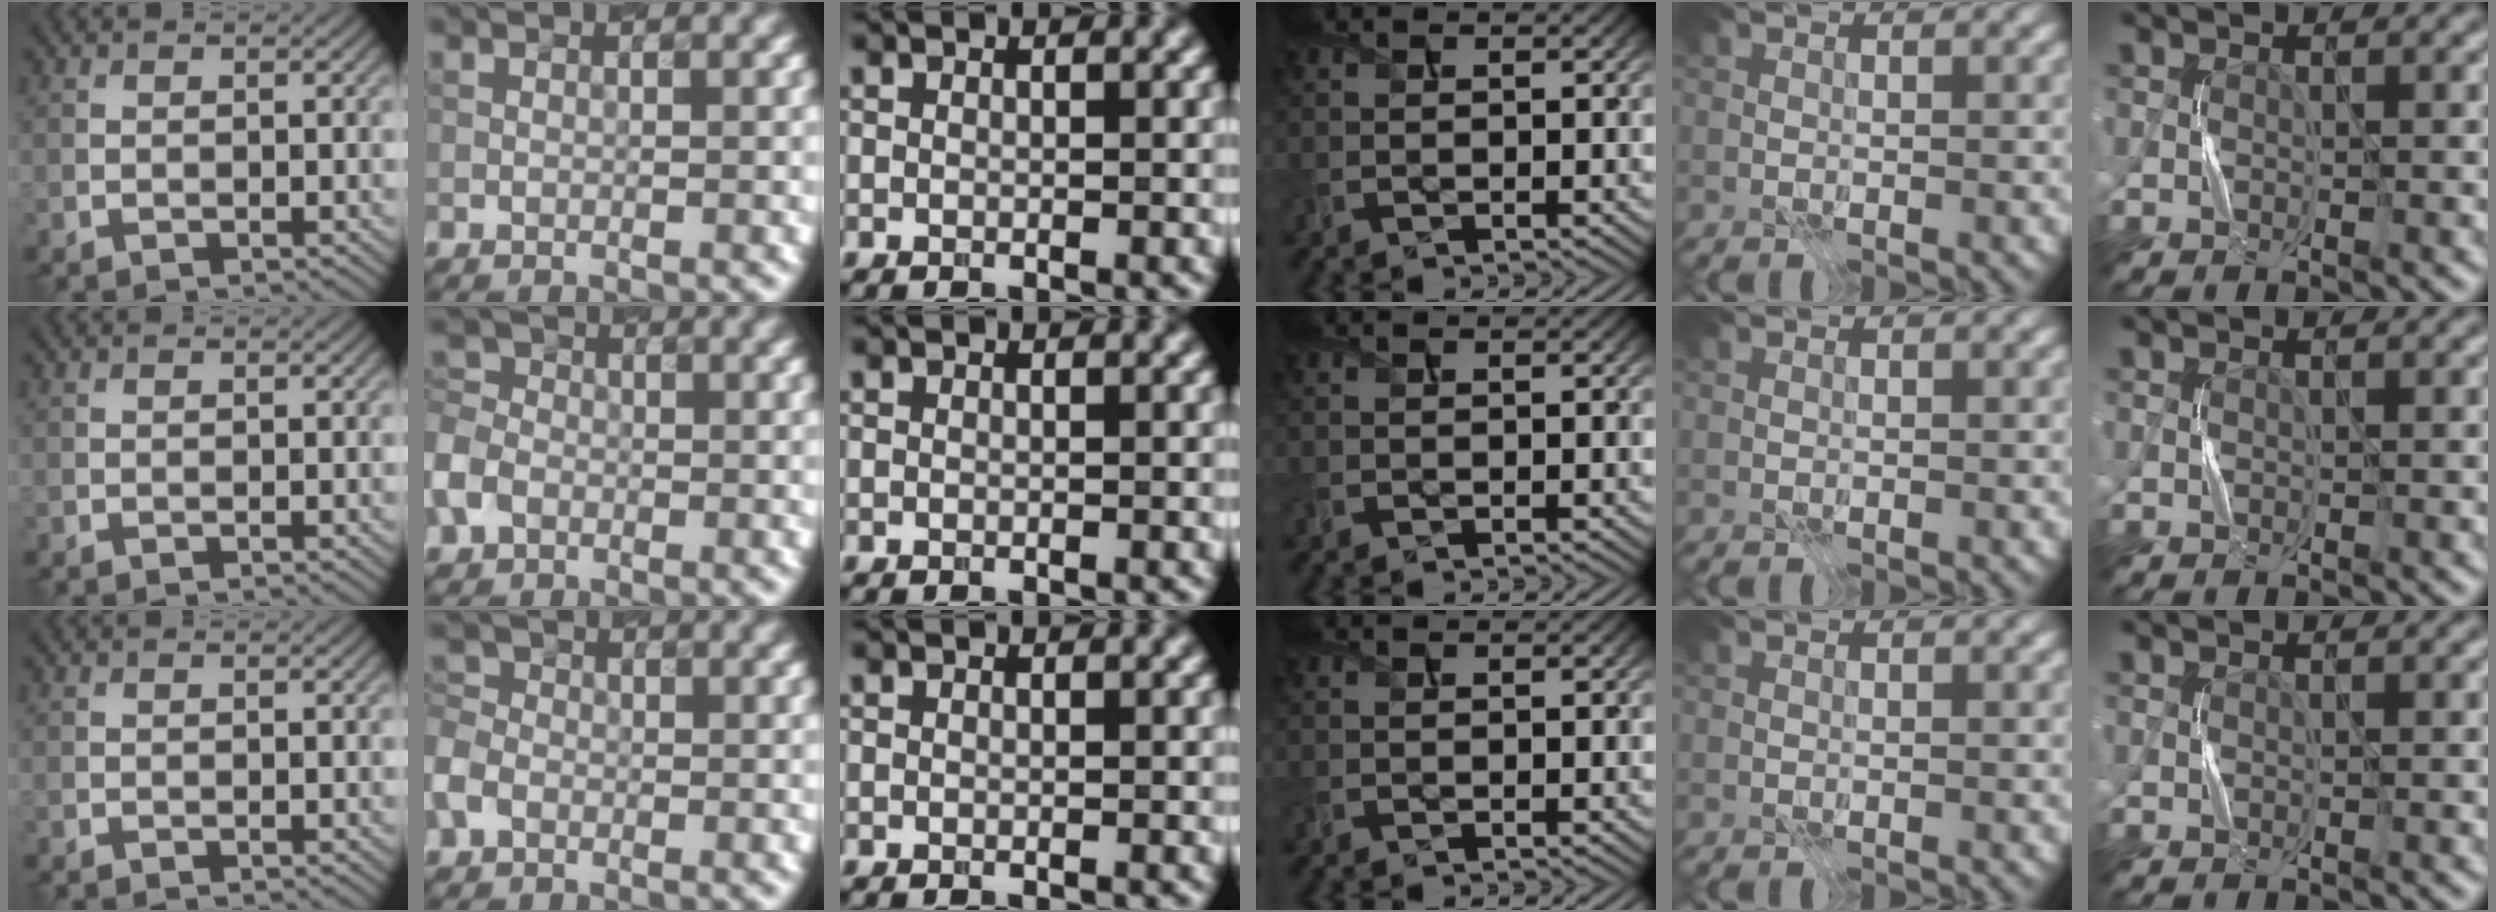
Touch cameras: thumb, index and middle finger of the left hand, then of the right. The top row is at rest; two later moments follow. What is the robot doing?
{"motion": "press", "object": "calculator"}